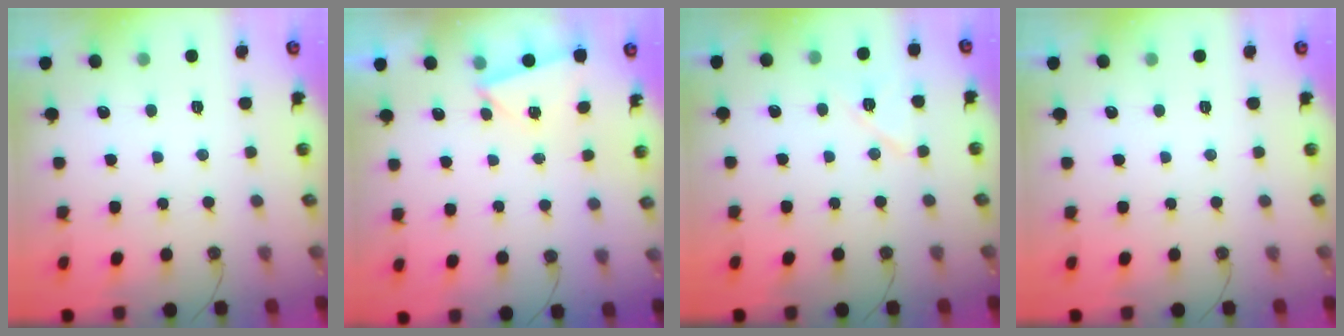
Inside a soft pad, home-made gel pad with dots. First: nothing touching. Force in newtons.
{"total": 3.0, "press": 2.4, "slide": 1.7}
{"total": 7.6, "press": 7.5, "slide": 0.7}
{"total": 0.0}